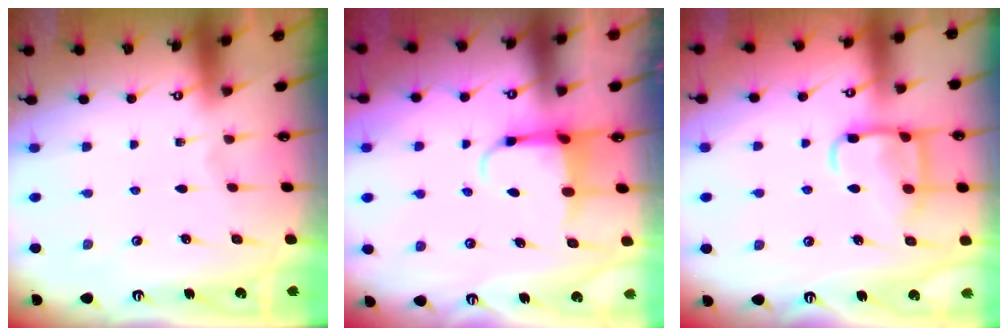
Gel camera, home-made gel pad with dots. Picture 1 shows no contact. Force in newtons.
{"total": 4.5, "press": 4.4, "slide": 1.2}
{"total": 12.6, "press": 12.5, "slide": 1.3}